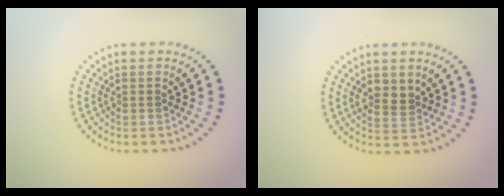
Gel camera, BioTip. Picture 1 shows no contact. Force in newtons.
{"total": 2.1, "press": 2.0, "slide": 0.7}